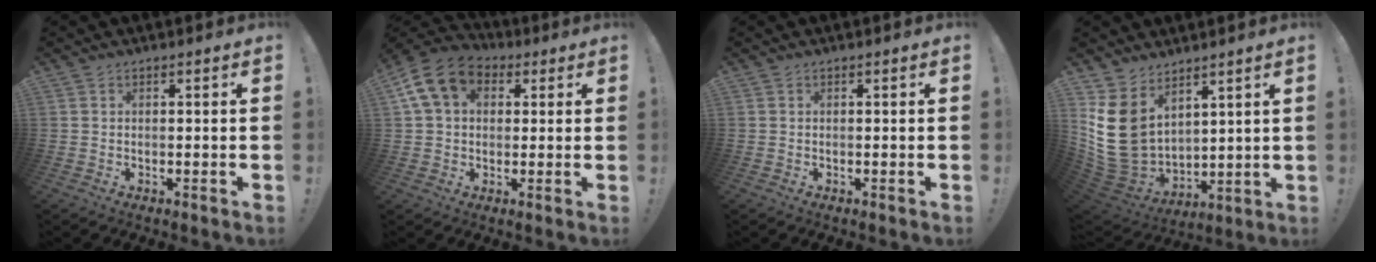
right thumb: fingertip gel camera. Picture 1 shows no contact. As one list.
[{"total": 13.1, "force": [4.5, 9.5, 7.7], "torque": [-0.121, 0.000, 0.094]}, {"total": 0.0}, {"total": 16.1, "force": [5.5, 11.9, 9.3], "torque": [-0.199, -0.043, 0.115]}]